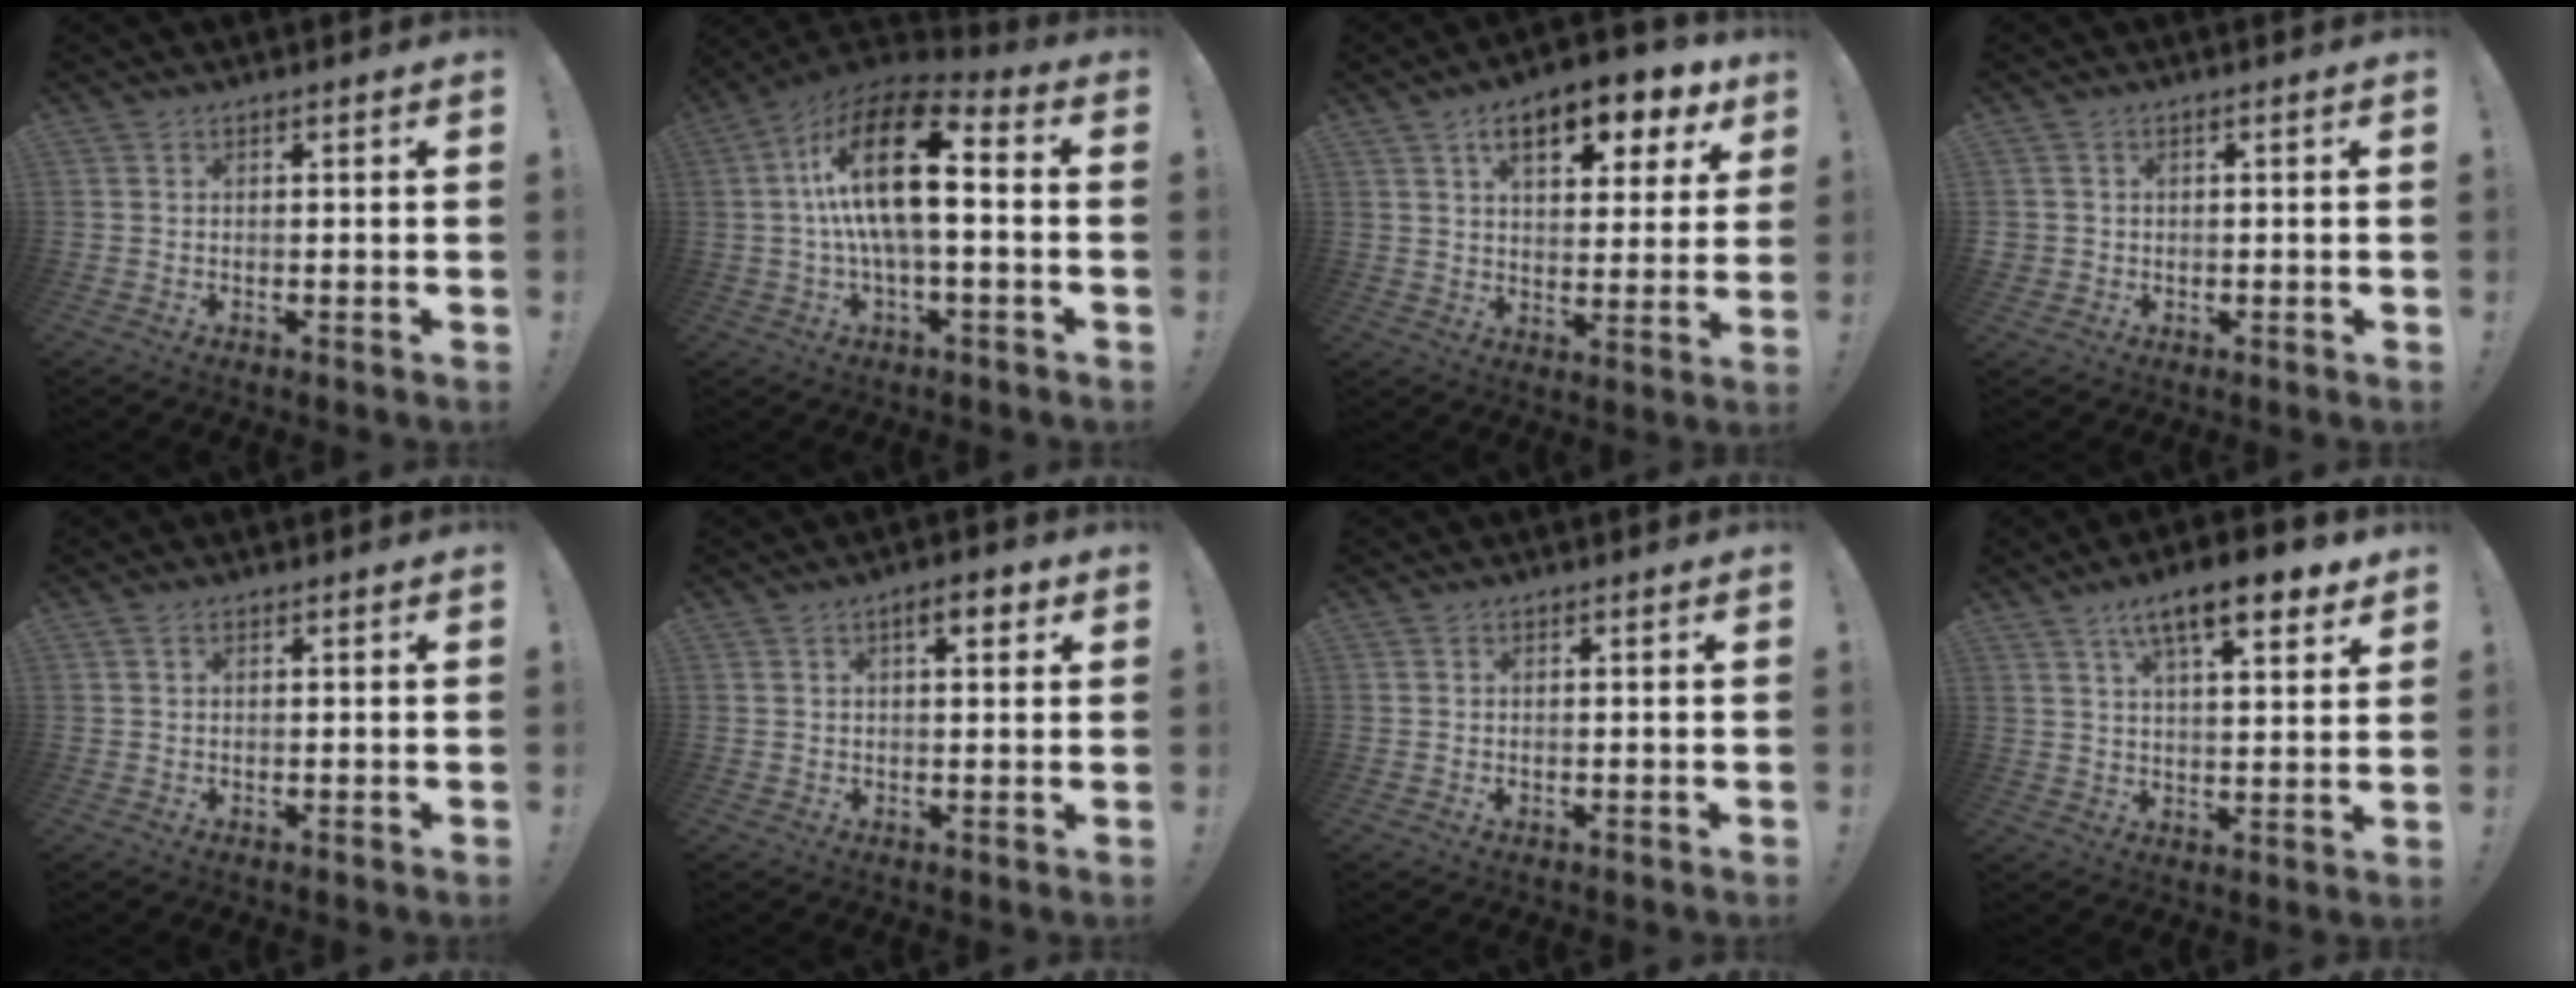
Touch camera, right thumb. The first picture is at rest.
{"total": 19.6, "force": [2.2, 7.3, 18.0], "torque": [-0.340, -0.002, 0.031]}
{"total": 13.1, "force": [6.8, 6.1, 9.3], "torque": [-0.129, -0.034, 0.109]}
{"total": 1.8, "force": [0.4, 1.7, 0.5], "torque": [-0.001, -0.002, 0.007]}
{"total": 0.6, "force": [0.3, 0.5, 0.3], "torque": [-0.010, 0.003, 0.006]}
{"total": 6.2, "force": [2.7, 2.4, 5.1], "torque": [-0.065, -0.004, 0.038]}
{"total": 0.0}
{"total": 12.9, "force": [7.8, 3.6, 9.6], "torque": [-0.152, -0.035, 0.126]}